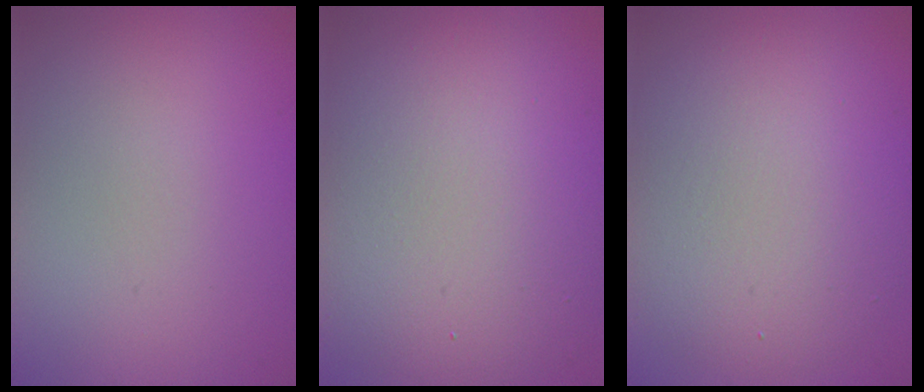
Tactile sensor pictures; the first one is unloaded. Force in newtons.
{"total": 11.4, "press": 11.4, "slide": 0.8}
{"total": 7.9, "press": 7.9, "slide": 0.5}